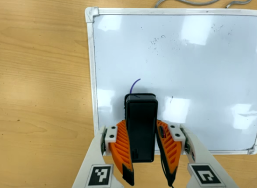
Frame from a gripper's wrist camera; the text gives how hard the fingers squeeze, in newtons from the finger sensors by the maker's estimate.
{"total": 6.4, "left": 5.1, "right": 7.8}